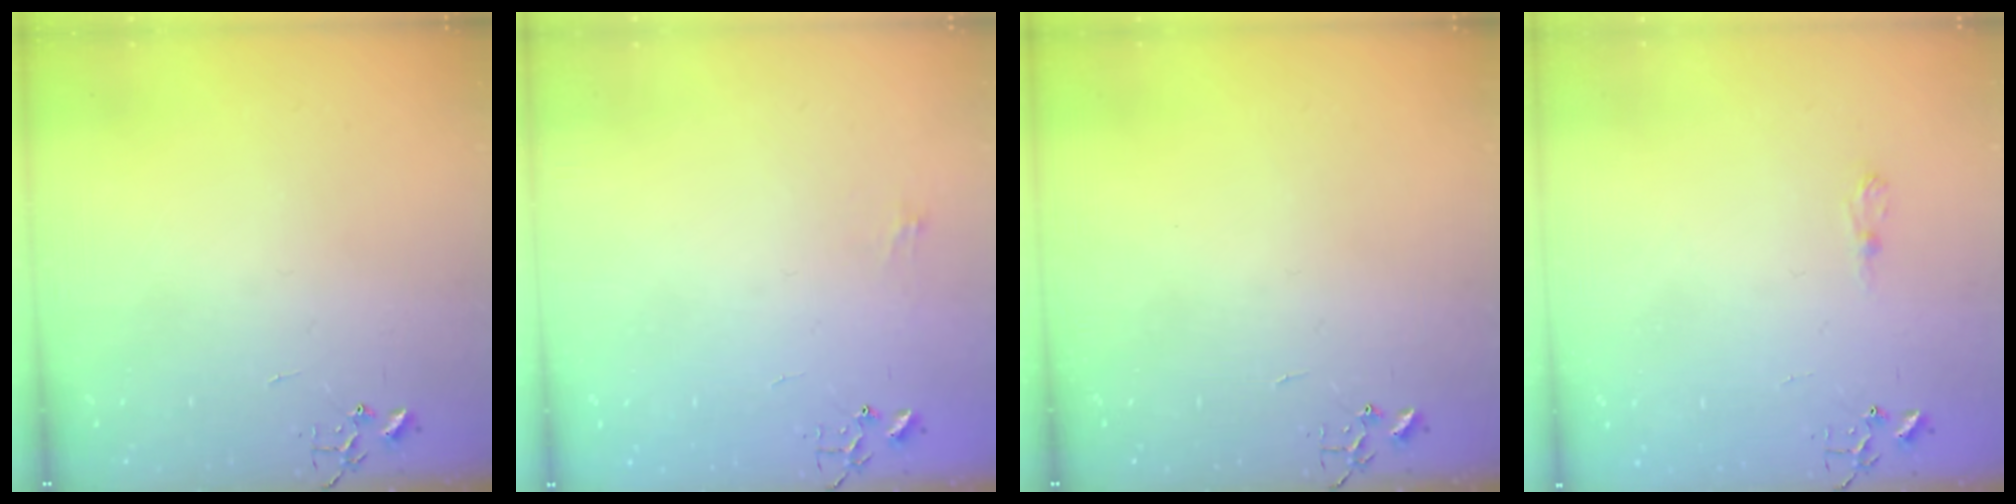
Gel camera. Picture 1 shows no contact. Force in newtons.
{"total": 5.0, "press": 5.0, "slide": 0.7}
{"total": 0.0}
{"total": 6.5, "press": 6.5, "slide": 0.6}